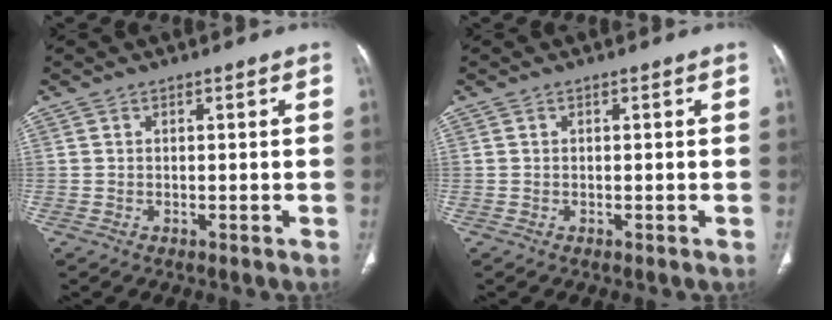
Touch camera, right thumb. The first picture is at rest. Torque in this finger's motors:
{"motor_torque": [-0.19, 0.20, -0.33, 0.32, 0.04]}